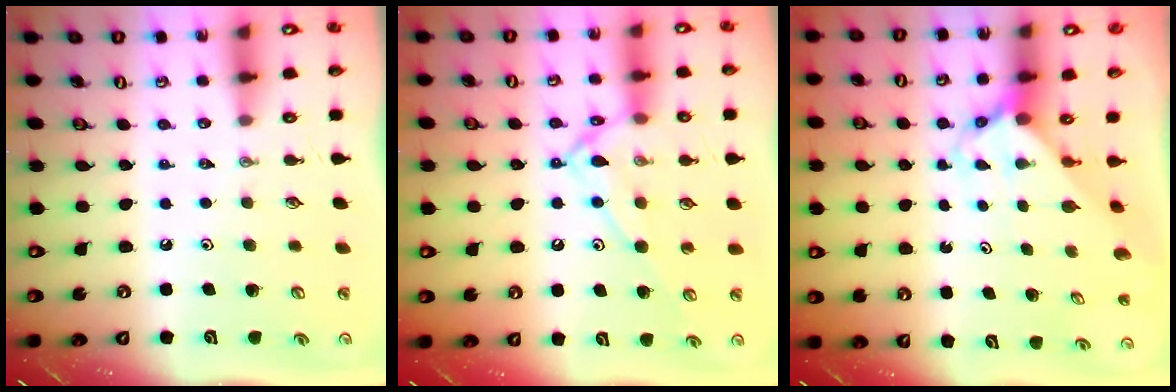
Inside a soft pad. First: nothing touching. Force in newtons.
{"total": 12.0, "press": 11.9, "slide": 0.8}
{"total": 3.4, "press": 3.4, "slide": 0.3}